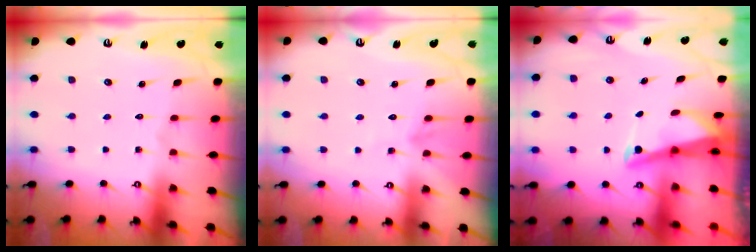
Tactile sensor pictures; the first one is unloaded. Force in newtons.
{"total": 1.7, "press": 1.7, "slide": 0.2}
{"total": 2.9, "press": 2.8, "slide": 0.4}